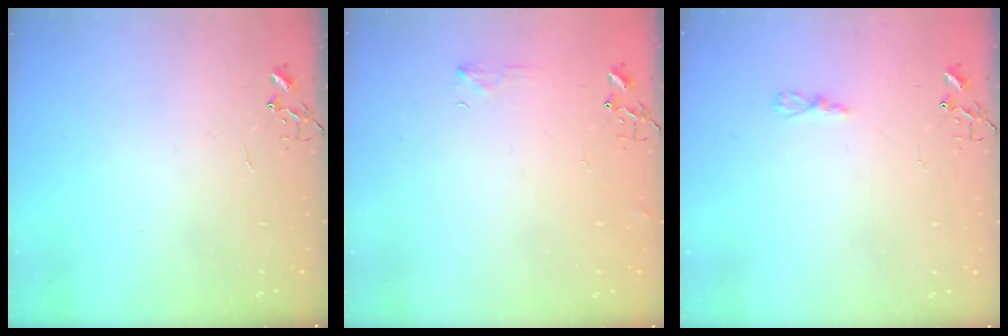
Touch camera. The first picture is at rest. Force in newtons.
{"total": 6.1, "press": 6.0, "slide": 0.9}
{"total": 2.9, "press": 2.9, "slide": 0.4}